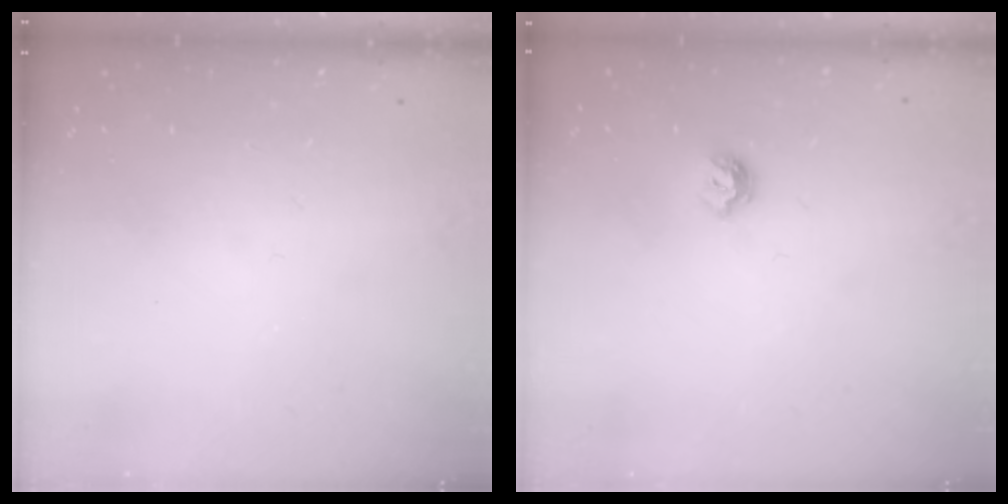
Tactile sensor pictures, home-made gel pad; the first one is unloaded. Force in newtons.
{"total": 5.5, "press": 5.5, "slide": 0.8}